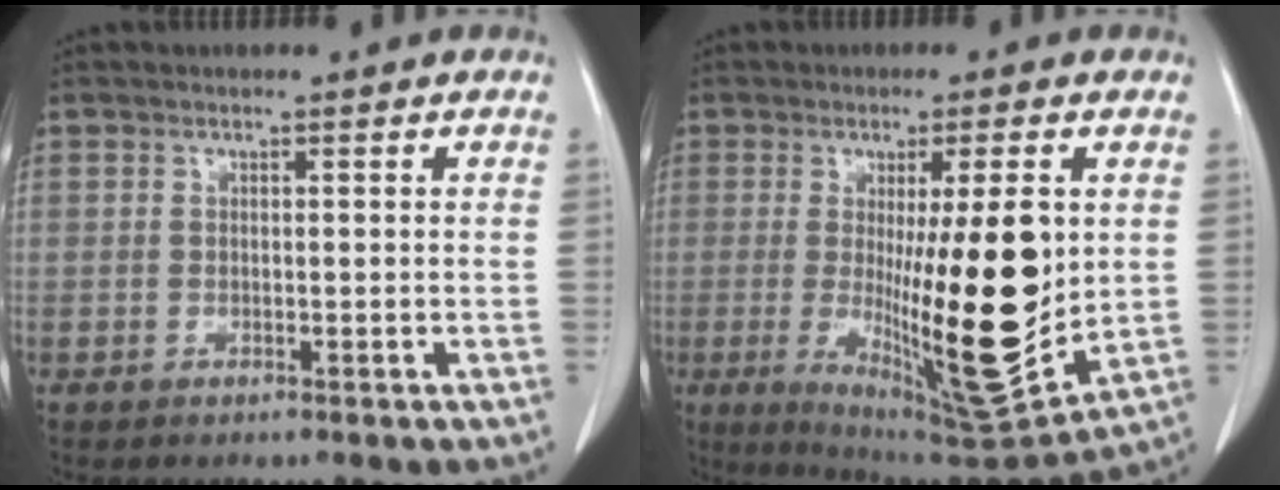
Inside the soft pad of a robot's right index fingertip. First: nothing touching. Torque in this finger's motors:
{"motor_torque": [2.14, 0.00, 1.05, 0.21]}